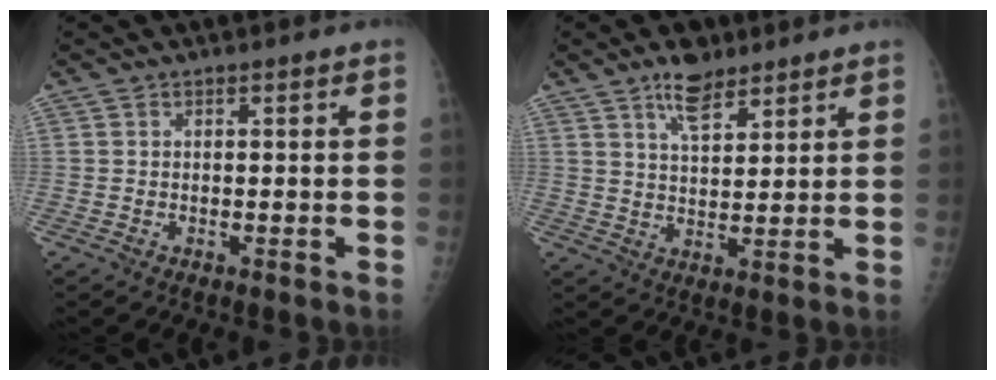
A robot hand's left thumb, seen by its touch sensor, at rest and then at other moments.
{"total": 6.6, "force": [4.8, 2.8, 3.7], "torque": [-0.043, -0.029, 0.083]}